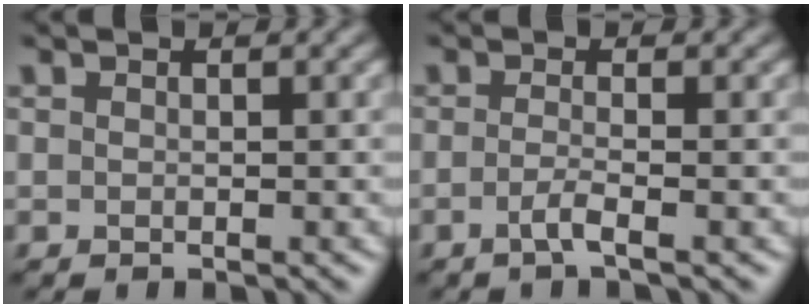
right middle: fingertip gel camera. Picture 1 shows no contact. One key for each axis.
{"total": 1.7, "fx": -0.7, "fy": 0.3, "fz": 1.5, "tx": -0.028, "ty": -0.001, "tz": -0.022}